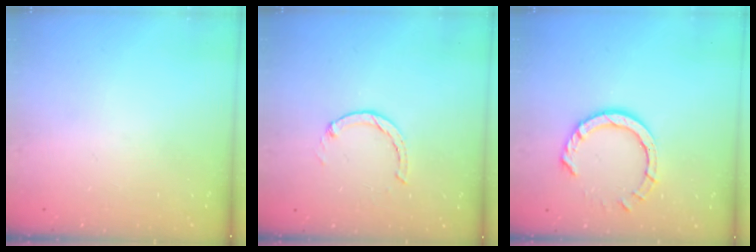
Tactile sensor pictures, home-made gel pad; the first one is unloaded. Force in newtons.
{"total": 0.0}
{"total": 8.9, "press": 8.8, "slide": 0.8}